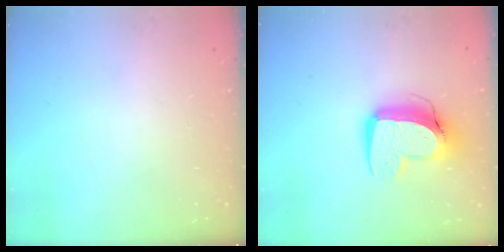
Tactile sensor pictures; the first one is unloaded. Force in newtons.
{"total": 12.9, "press": 12.9, "slide": 1.2}